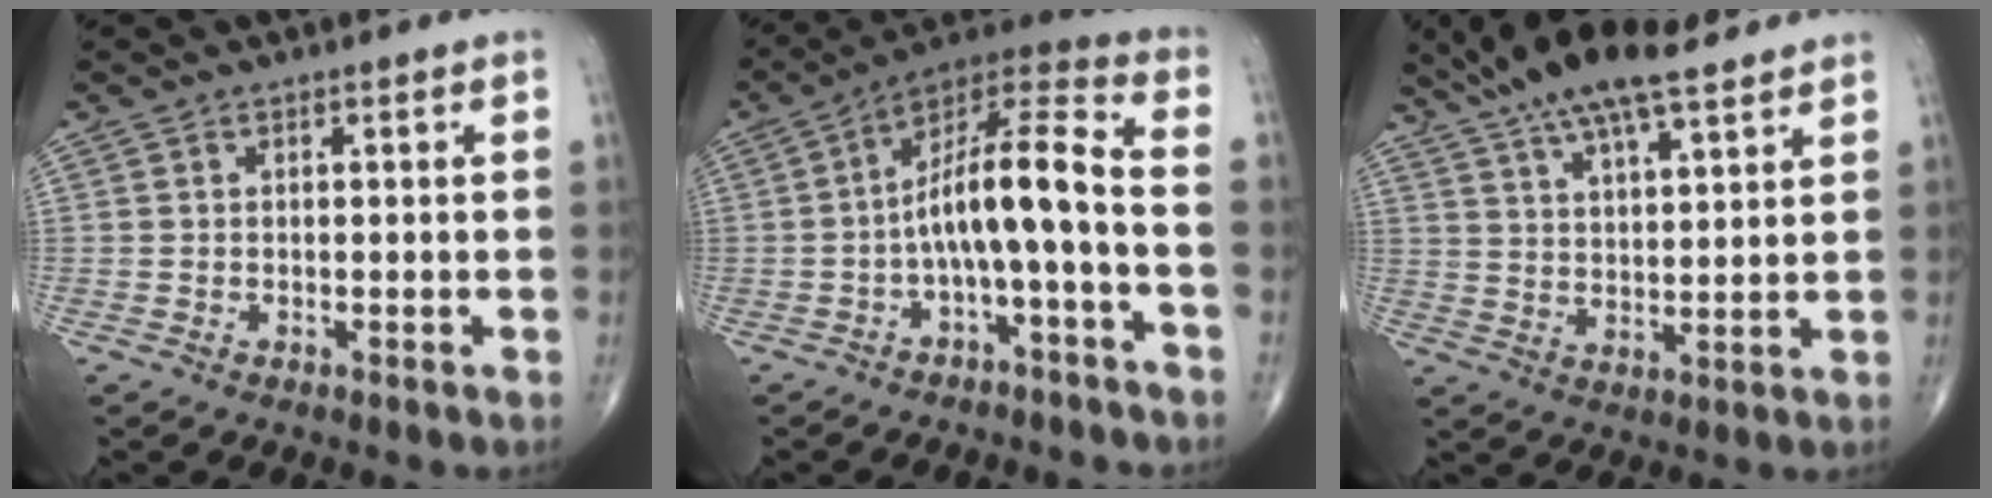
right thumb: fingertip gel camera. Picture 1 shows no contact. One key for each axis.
{"total": 12.7, "fx": -2.9, "fy": 2.1, "fz": 12.2, "tx": -0.224, "ty": 0.076, "tz": -0.050}
{"total": 15.2, "fx": 11.0, "fy": 4.5, "fz": 9.4, "tx": -0.159, "ty": -0.029, "tz": 0.195}